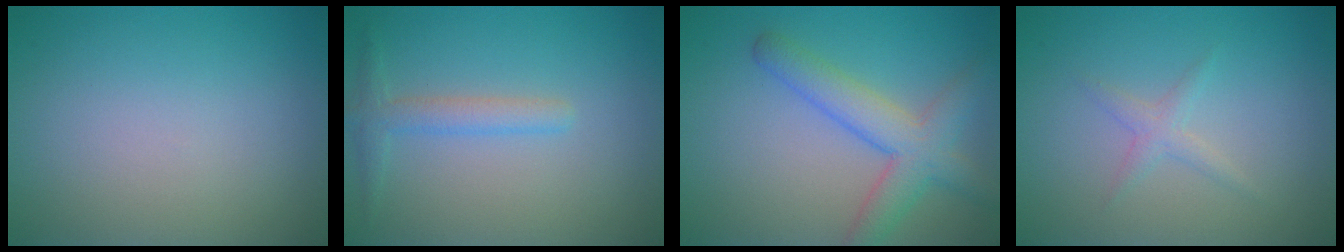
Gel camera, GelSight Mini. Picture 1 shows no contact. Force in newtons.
{"total": 2.0, "press": 2.0, "slide": 0.1}
{"total": 4.8, "press": 4.8, "slide": 0.3}
{"total": 1.8, "press": 1.8, "slide": 0.1}